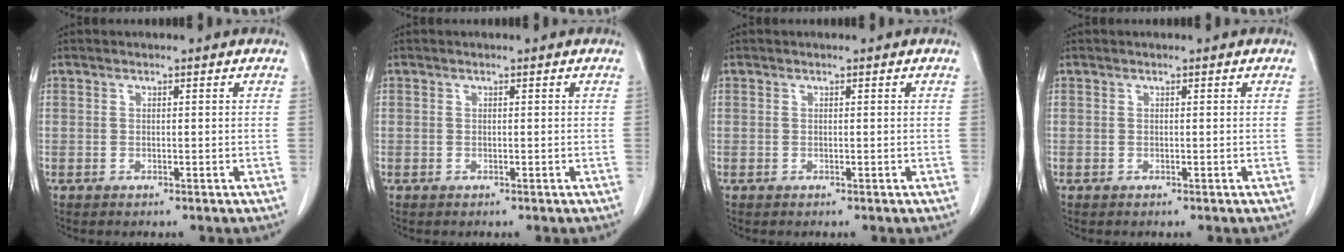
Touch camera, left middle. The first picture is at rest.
{"total": 0.0}
{"total": 0.0}
{"total": 0.0}